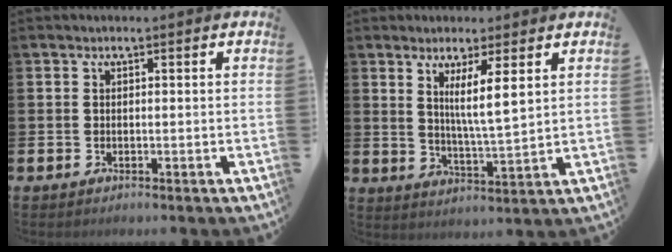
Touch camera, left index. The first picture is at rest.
{"total": 5.3, "force": [3.7, 0.0, 3.9], "torque": [-0.068, -0.027, 0.056]}